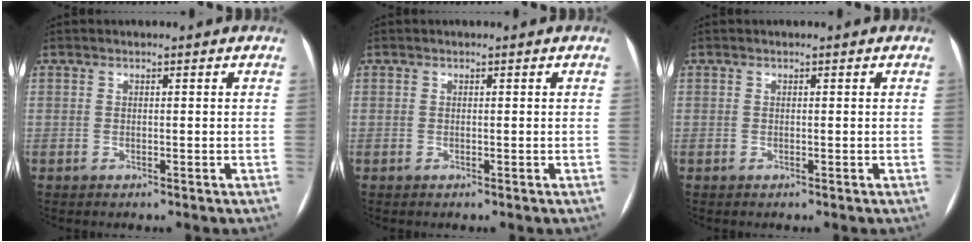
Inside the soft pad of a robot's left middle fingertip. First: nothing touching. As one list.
[{"total": 0.0}, {"total": 0.0}]